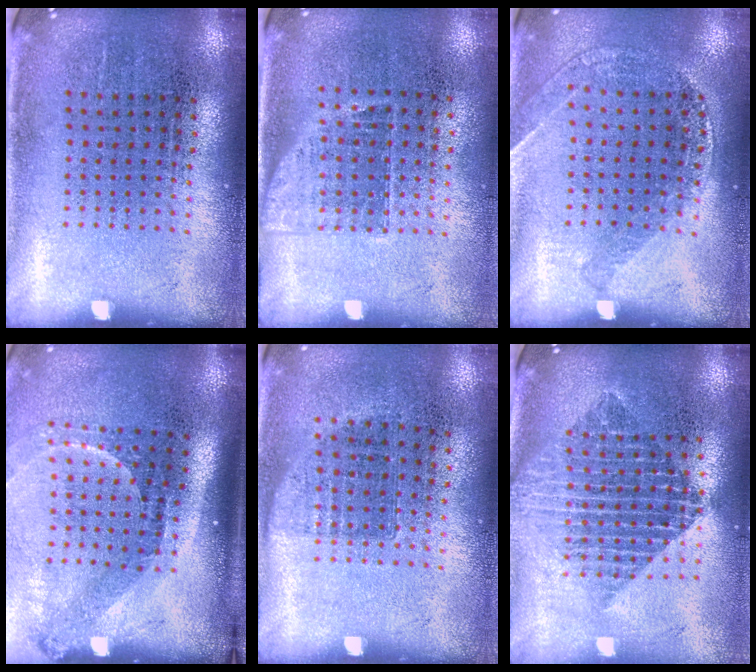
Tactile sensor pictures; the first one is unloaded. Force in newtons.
{"total": 1.1, "press": 0.9, "slide": 0.7}
{"total": 1.2, "press": 1.2, "slide": 0.1}
{"total": 2.2, "press": 1.5, "slide": 1.6}
{"total": 0.7, "press": 0.6, "slide": 0.4}
{"total": 2.0, "press": 1.6, "slide": 1.1}